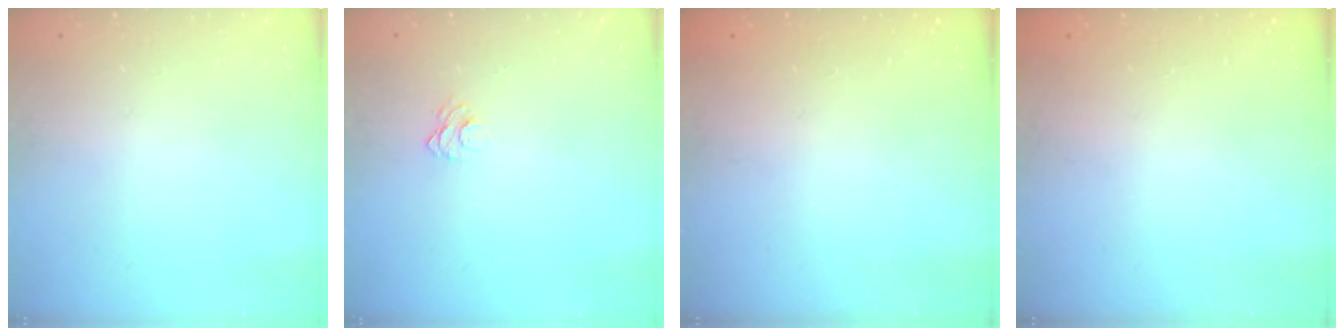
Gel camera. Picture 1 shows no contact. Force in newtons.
{"total": 5.2, "press": 5.1, "slide": 0.5}
{"total": 2.3, "press": 2.2, "slide": 0.8}
{"total": 2.4, "press": 2.3, "slide": 0.7}